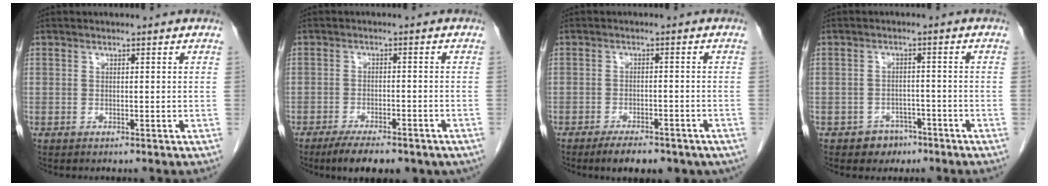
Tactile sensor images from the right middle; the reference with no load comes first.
{"total": 9.5, "force": [-6.9, 3.0, 5.6], "torque": [-0.073, -0.009, -0.094]}
{"total": 8.7, "force": [-6.5, 3.3, 4.8], "torque": [-0.057, 0.000, -0.085]}
{"total": 3.3, "force": [-2.2, 2.5, 0.5], "torque": [-0.005, 0.013, -0.026]}